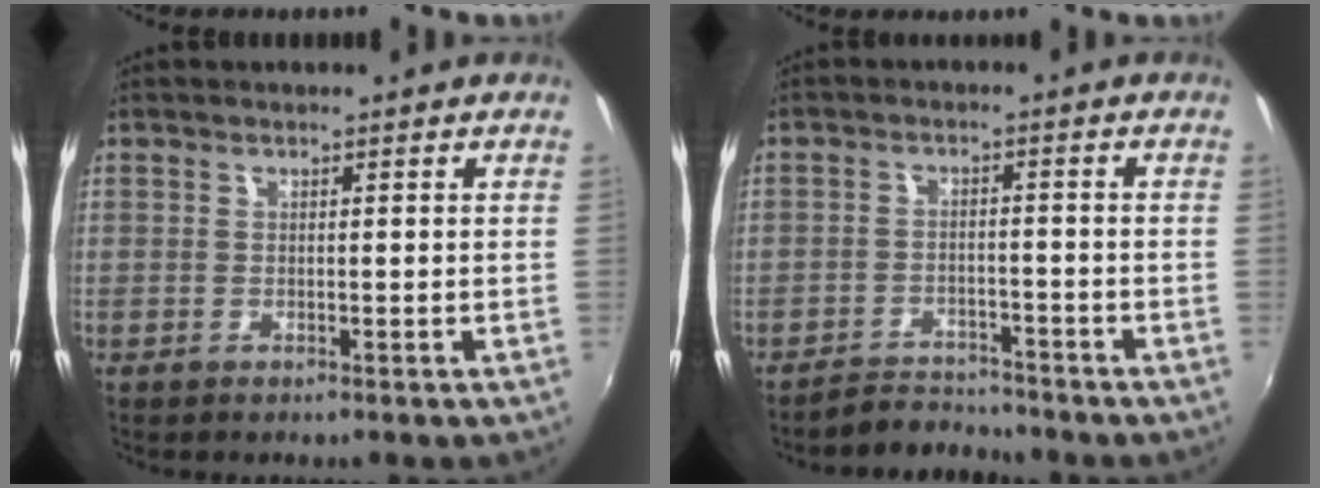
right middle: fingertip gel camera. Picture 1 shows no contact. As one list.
[{"total": 5.2, "force": [-5.1, 0.9, -0.1], "torque": [-0.018, 0.008, -0.084]}]